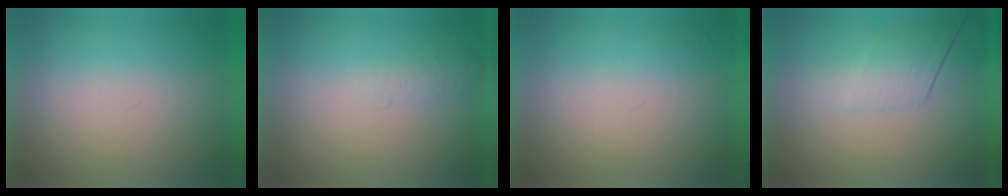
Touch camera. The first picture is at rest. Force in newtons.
{"total": 1.1}
{"total": 1.1}
{"total": 2.3}